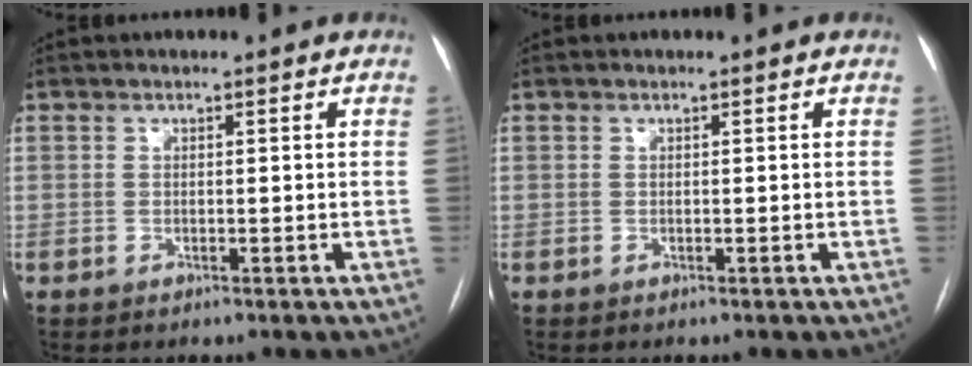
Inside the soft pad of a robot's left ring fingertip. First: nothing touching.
{"total": 0.0}